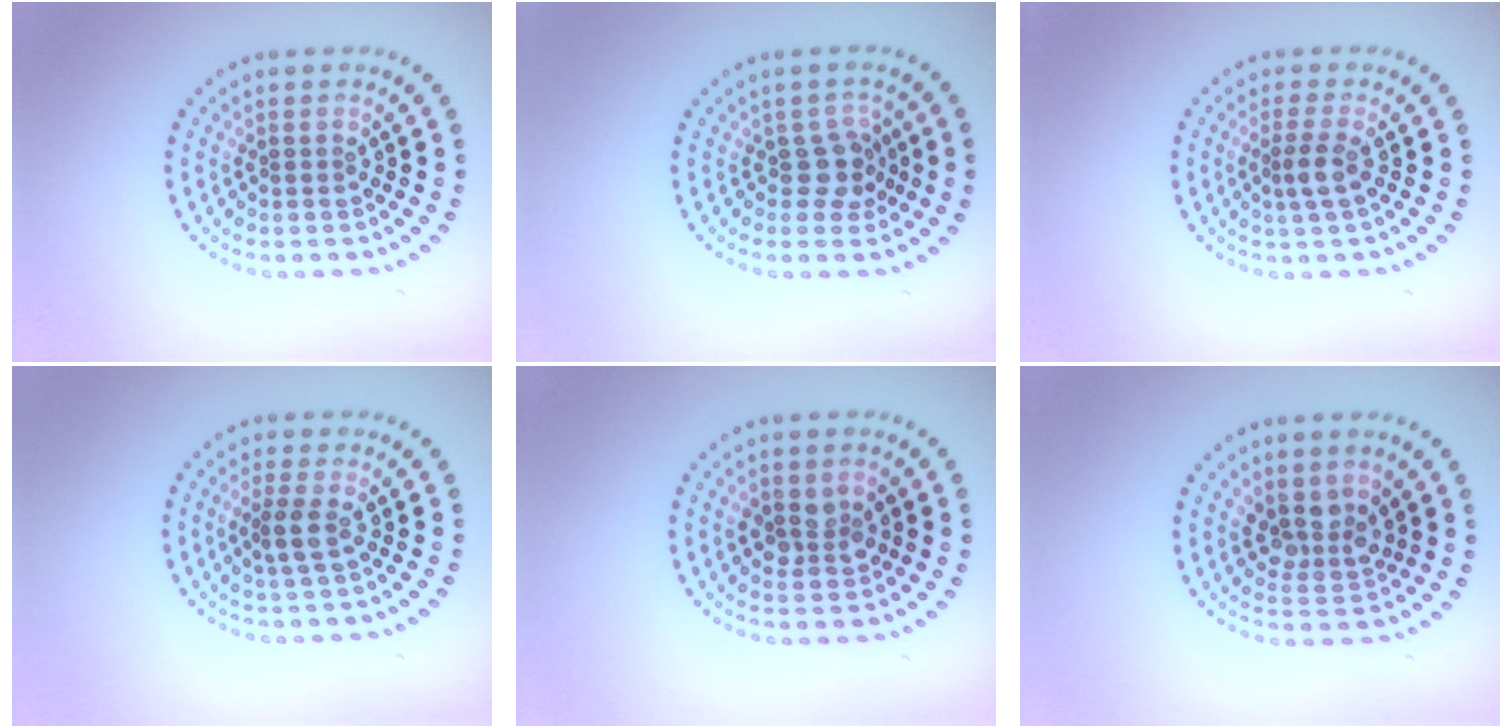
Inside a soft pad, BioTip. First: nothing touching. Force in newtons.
{"total": 2.2, "press": 1.9, "slide": 1.2}
{"total": 1.9, "press": 1.5, "slide": 1.1}
{"total": 1.8, "press": 1.5, "slide": 1.1}
{"total": 2.7, "press": 2.7, "slide": 0.2}
{"total": 3.0, "press": 2.7, "slide": 1.4}